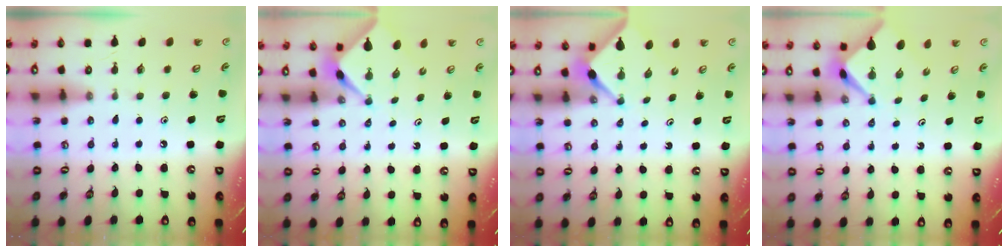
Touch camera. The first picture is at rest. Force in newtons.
{"total": 2.2, "press": 2.2, "slide": 0.3}
{"total": 3.1, "press": 3.0, "slide": 0.4}
{"total": 3.0, "press": 3.0, "slide": 0.3}